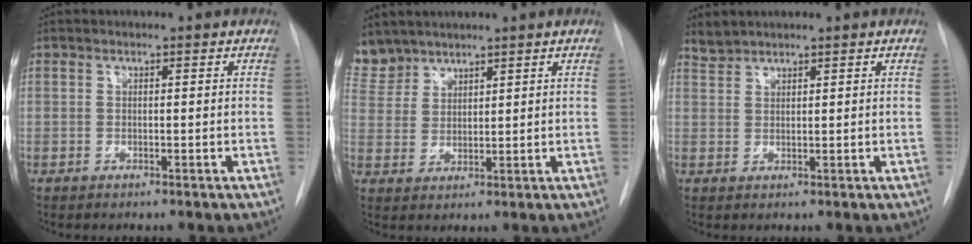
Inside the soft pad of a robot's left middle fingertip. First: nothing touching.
{"total": 6.4, "force": [5.8, 2.8, 0.1], "torque": [-0.004, 0.008, 0.127]}
{"total": 1.9, "force": [1.9, 0.1, -0.1], "torque": [-0.002, 0.005, 0.040]}